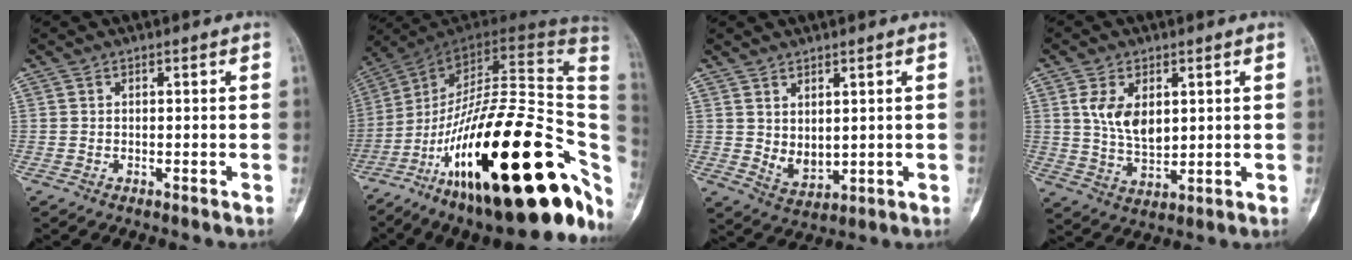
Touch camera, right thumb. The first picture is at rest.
{"total": 39.0, "force": [-13.2, 14.4, 33.8], "torque": [-0.433, 0.071, -0.208]}
{"total": 4.8, "force": [1.4, 2.8, 3.5], "torque": [-0.047, -0.023, 0.040]}
{"total": 8.4, "force": [2.4, 5.0, 6.3], "torque": [-0.099, -0.014, 0.055]}